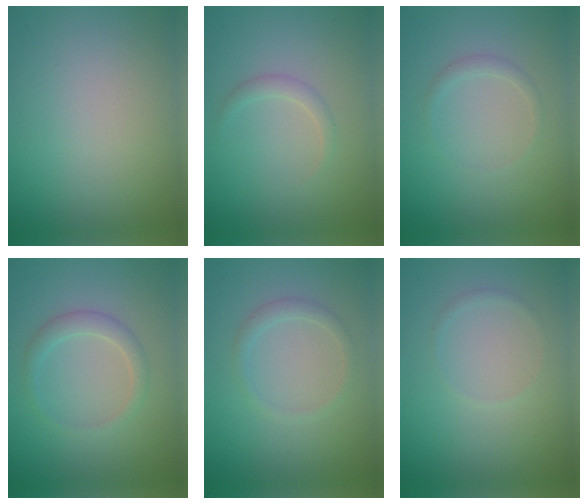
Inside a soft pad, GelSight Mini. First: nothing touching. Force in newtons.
{"total": 1.1, "press": 1.1, "slide": 0.1}
{"total": 0.9, "press": 0.9, "slide": 0.0}
{"total": 1.9, "press": 1.9, "slide": 0.0}
{"total": 1.3, "press": 1.3, "slide": 0.2}
{"total": 0.6, "press": 0.6, "slide": 0.1}